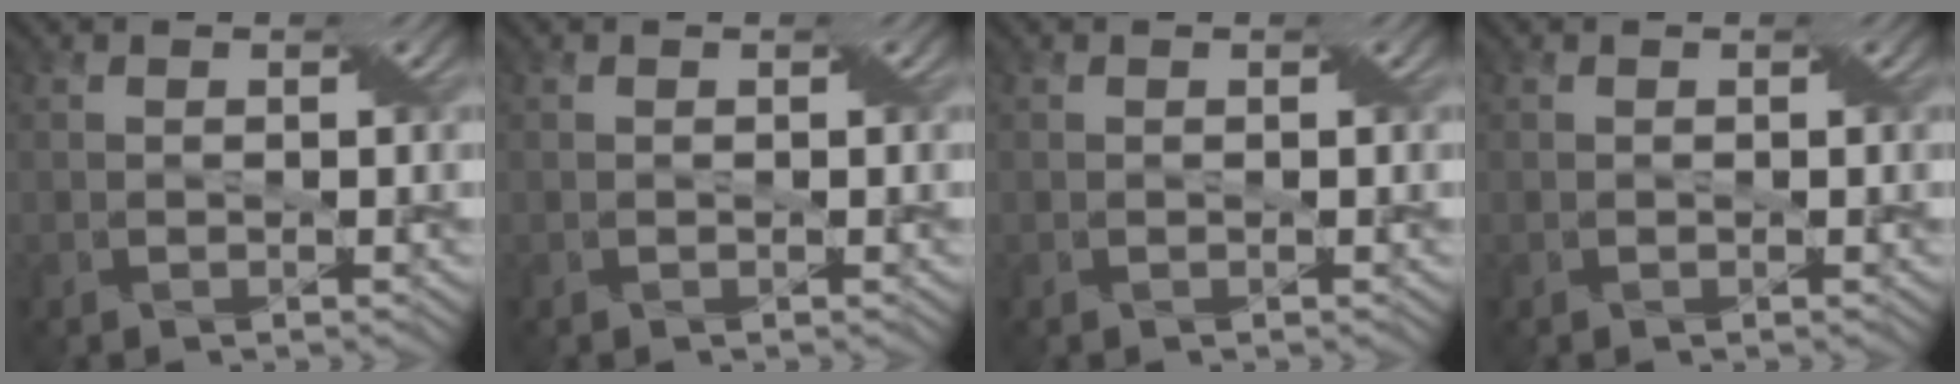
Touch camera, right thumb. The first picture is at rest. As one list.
[{"total": 0.0}, {"total": 0.0}, {"total": 0.0}]